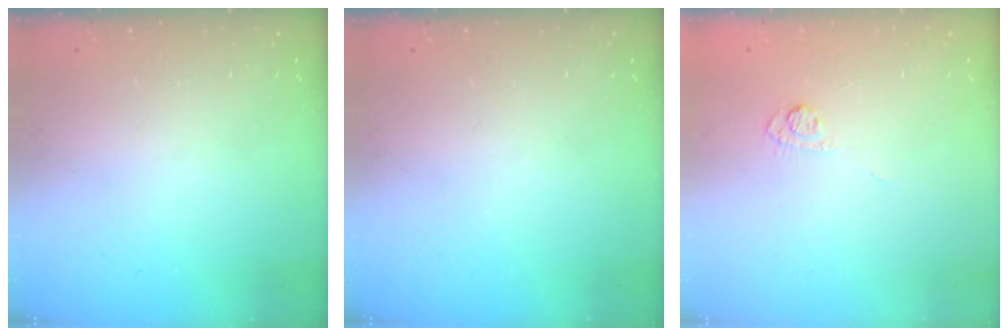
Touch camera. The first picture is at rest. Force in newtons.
{"total": 0.0}
{"total": 5.0, "press": 4.8, "slide": 1.4}